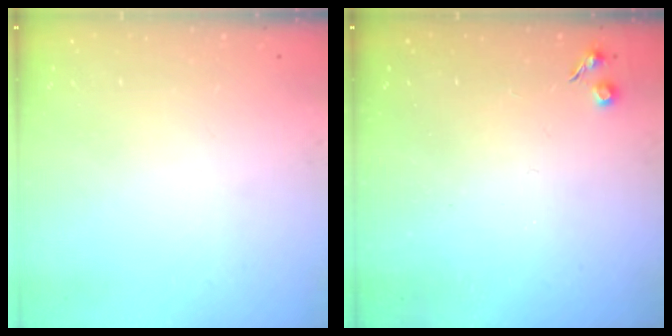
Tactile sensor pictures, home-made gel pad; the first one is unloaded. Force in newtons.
{"total": 3.5, "press": 3.5, "slide": 0.6}